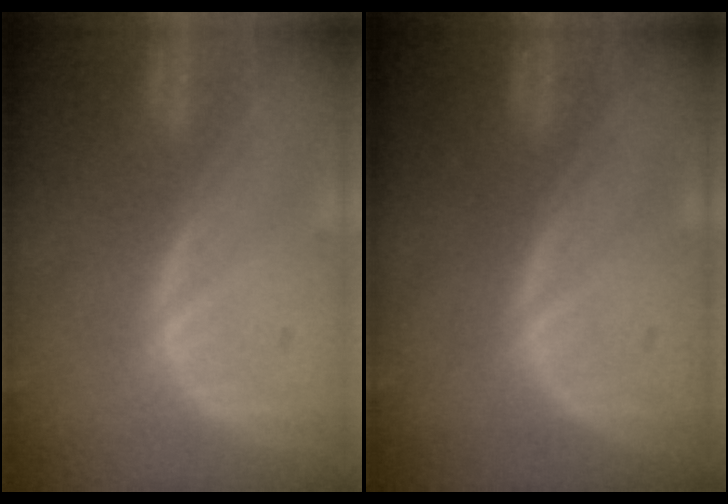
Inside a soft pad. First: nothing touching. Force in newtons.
{"total": 0.0}